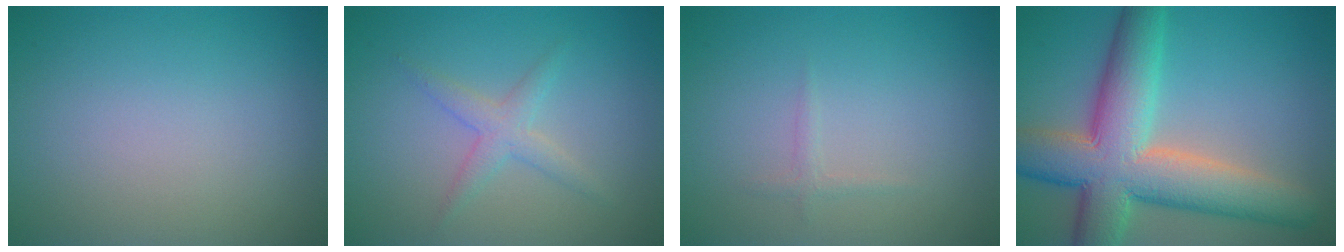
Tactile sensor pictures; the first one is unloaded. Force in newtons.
{"total": 2.0, "press": 2.0, "slide": 0.0}
{"total": 0.7, "press": 0.7, "slide": 0.1}
{"total": 11.0, "press": 11.0, "slide": 0.5}